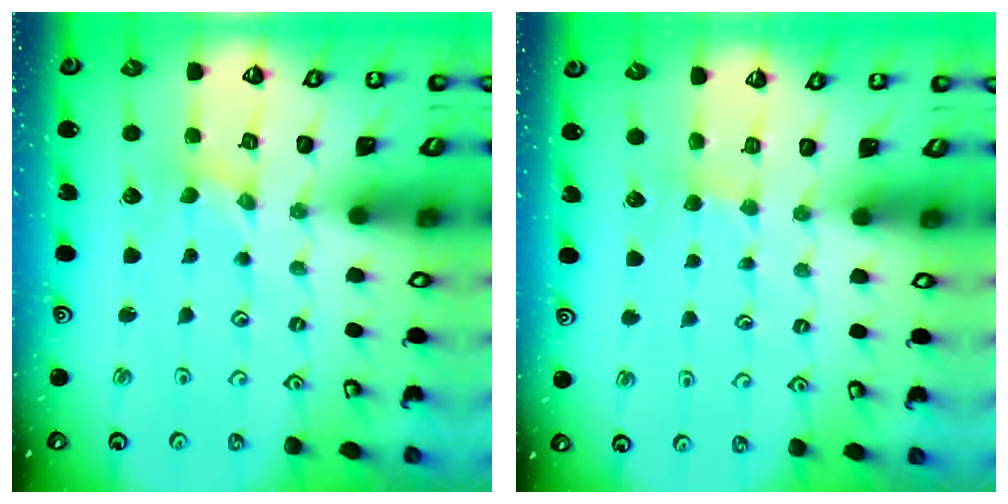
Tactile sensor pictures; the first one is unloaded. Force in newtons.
{"total": 2.4, "press": 2.4, "slide": 0.4}